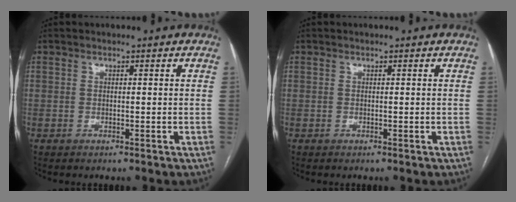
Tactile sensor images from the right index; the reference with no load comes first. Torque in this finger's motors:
{"motor_torque": [0.00, 0.00, 0.00, 0.00]}